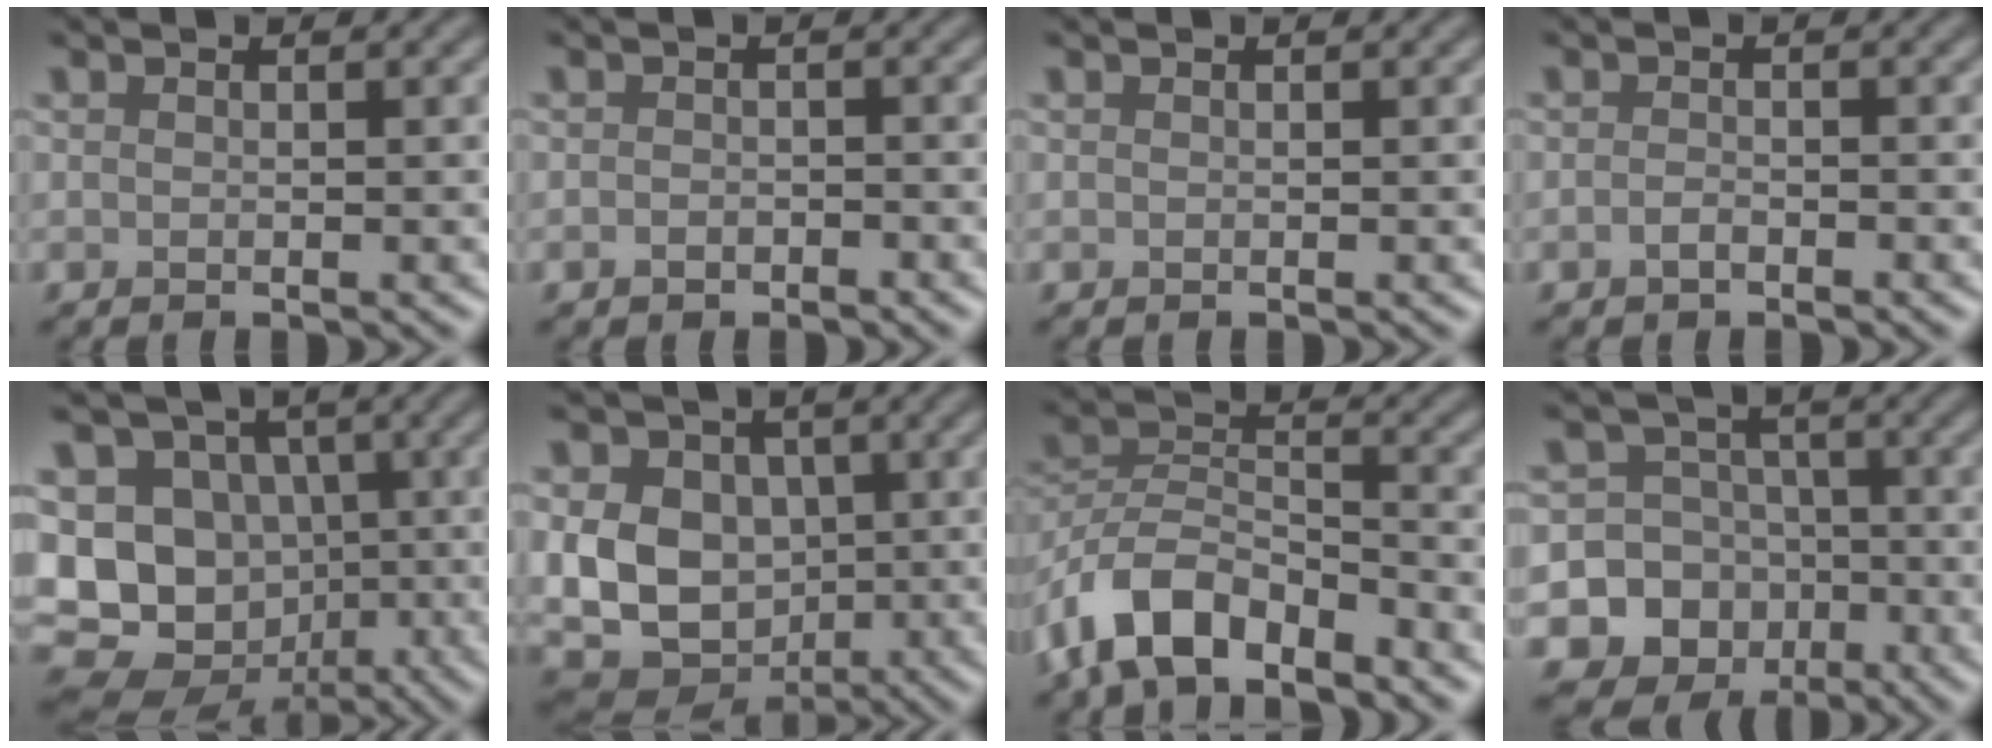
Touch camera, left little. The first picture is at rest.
{"total": 1.0, "force": [-0.7, 0.6, 0.5], "torque": [-0.009, -0.001, -0.013]}
{"total": 0.0}
{"total": 1.0, "force": [-0.7, 0.4, 0.6], "torque": [-0.014, 0.000, -0.014]}
{"total": 14.7, "force": [-2.8, 12.6, 7.0], "torque": [-0.136, -0.002, -0.073]}
{"total": 13.2, "force": [-0.1, 10.8, 7.6], "torque": [-0.124, 0.009, -0.024]}
{"total": 7.7, "force": [-5.4, 3.5, 4.3], "torque": [-0.073, 0.002, -0.112]}
{"total": 16.7, "force": [-6.8, 15.1, 2.0], "torque": [-0.064, -0.038, -0.115]}